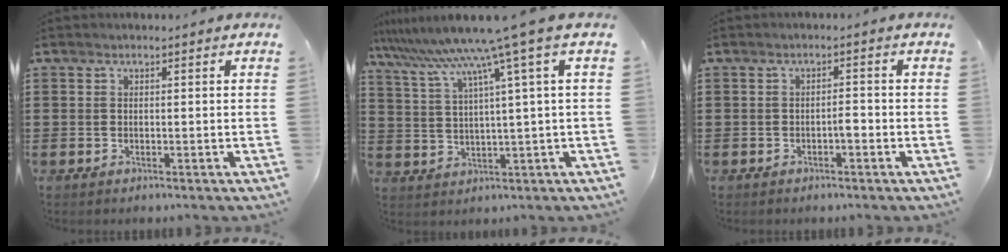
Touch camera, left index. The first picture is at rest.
{"total": 9.6, "force": [6.1, -1.4, 7.3], "torque": [-0.169, -0.038, 0.092]}
{"total": 1.7, "force": [-0.9, 0.4, 1.4], "torque": [-0.029, 0.003, -0.016]}